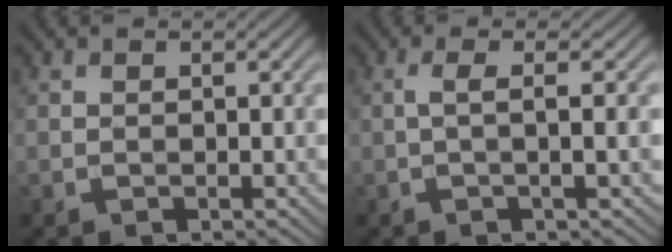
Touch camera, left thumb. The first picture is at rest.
{"total": 3.3, "force": [0.0, 0.7, 3.3], "torque": [-0.052, 0.006, -0.008]}